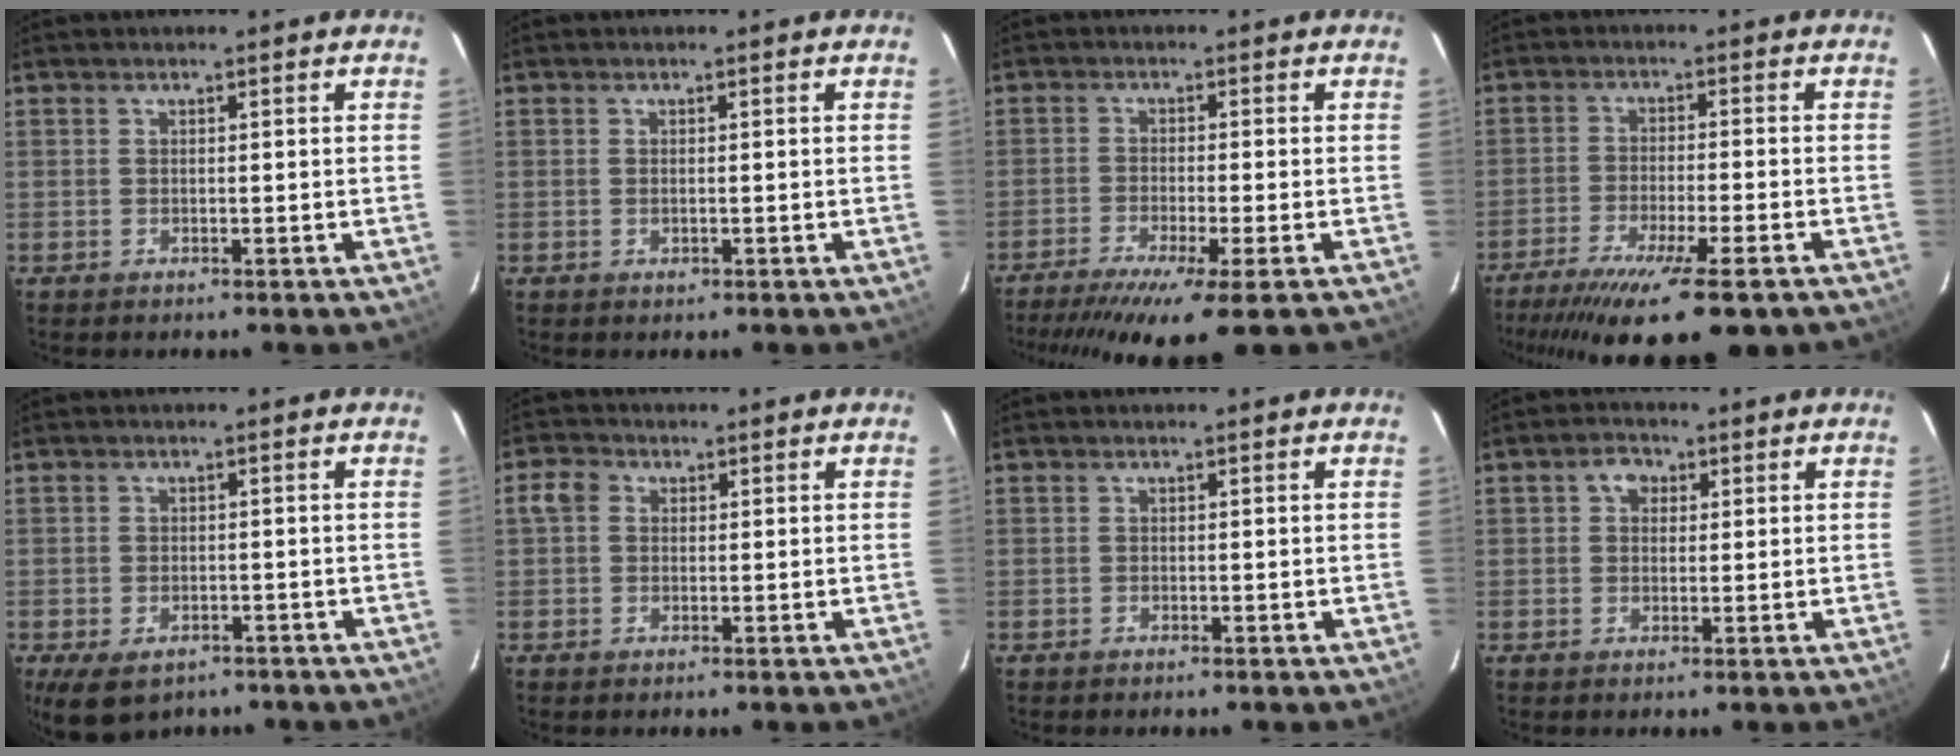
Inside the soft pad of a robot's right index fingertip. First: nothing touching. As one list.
[{"total": 0.7, "force": [-0.1, 0.4, 0.5], "torque": [-0.010, 0.000, -0.001]}, {"total": 12.2, "force": [-9.1, 0.4, 8.1], "torque": [-0.165, -0.038, -0.147]}, {"total": 16.7, "force": [-11.9, 2.9, 11.3], "torque": [-0.219, -0.057, -0.192]}, {"total": 7.3, "force": [-4.5, 4.1, 4.0], "torque": [-0.081, -0.019, -0.064]}, {"total": 3.1, "force": [0.2, 2.7, 1.5], "torque": [-0.033, 0.013, -0.002]}, {"total": 0.0}, {"total": 3.1, "force": [0.9, 2.6, 1.4], "torque": [-0.021, 0.014, 0.014]}]